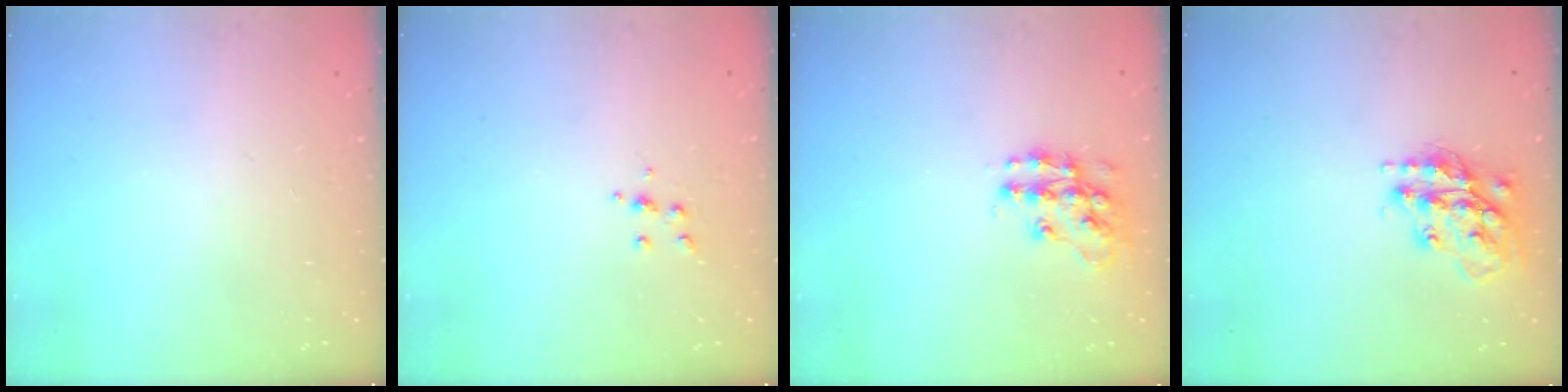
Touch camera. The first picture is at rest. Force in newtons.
{"total": 4.0, "press": 3.9, "slide": 0.9}
{"total": 12.2, "press": 12.1, "slide": 0.6}
{"total": 16.1, "press": 16.0, "slide": 1.3}